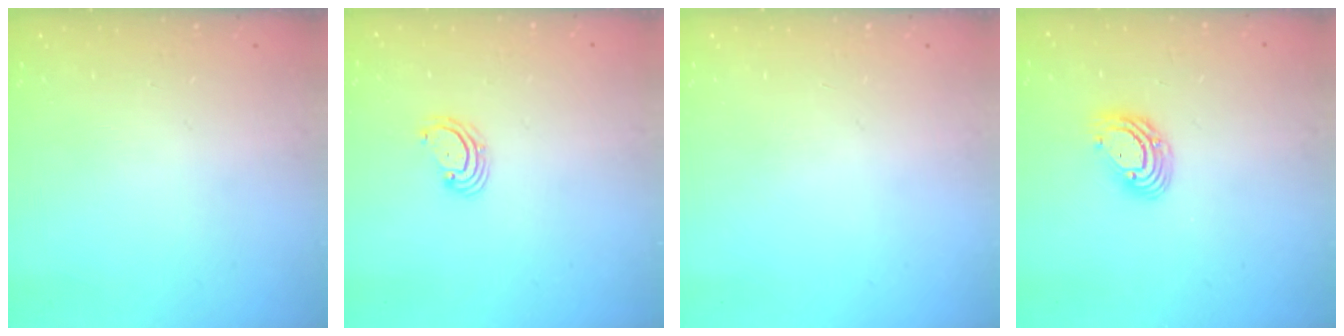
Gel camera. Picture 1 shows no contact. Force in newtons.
{"total": 3.1, "press": 3.1, "slide": 0.6}
{"total": 0.0}
{"total": 9.2, "press": 9.0, "slide": 1.5}